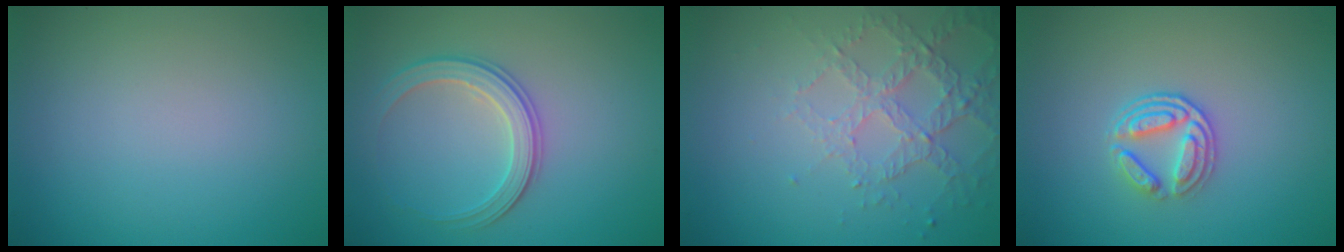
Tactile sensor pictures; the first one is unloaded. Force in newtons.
{"total": 2.9, "press": 2.8, "slide": 0.5}
{"total": 4.2, "press": 3.2, "slide": 2.8}
{"total": 2.9, "press": 2.5, "slide": 1.6}